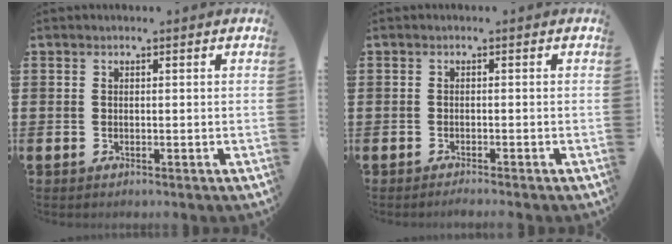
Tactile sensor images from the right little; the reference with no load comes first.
{"total": 0.5, "force": [-0.4, -0.1, 0.3], "torque": [-0.007, -0.003, -0.009]}